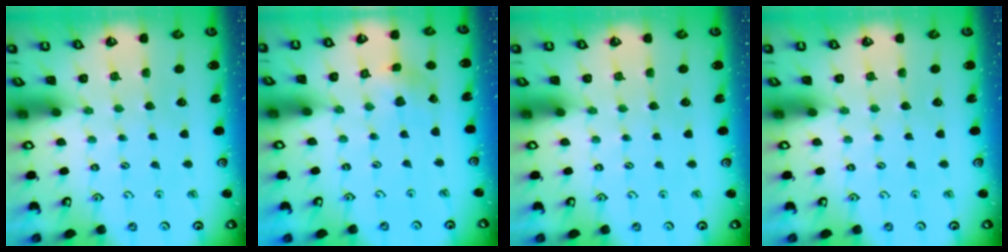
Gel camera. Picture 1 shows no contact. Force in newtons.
{"total": 2.8, "press": 2.8, "slide": 0.3}
{"total": 0.0}
{"total": 0.0}